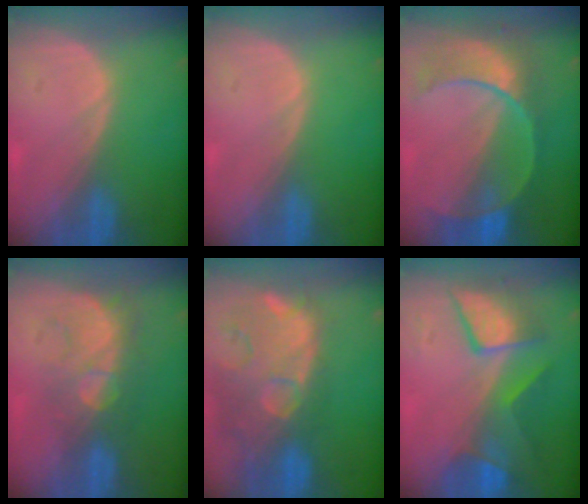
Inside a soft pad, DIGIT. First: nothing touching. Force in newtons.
{"total": 0.0}
{"total": 9.4, "press": 8.5, "slide": 4.0}
{"total": 8.8, "press": 7.6, "slide": 4.5}
{"total": 14.5, "press": 11.7, "slide": 8.5}
{"total": 7.8, "press": 7.8, "slide": 0.4}